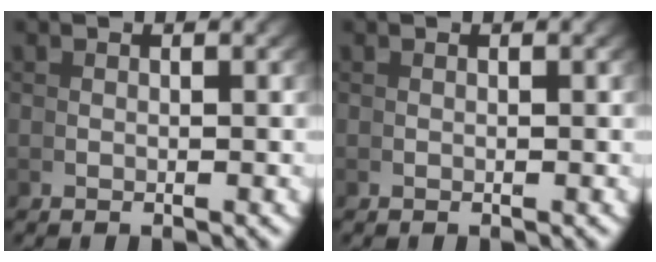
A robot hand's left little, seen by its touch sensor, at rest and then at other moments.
{"total": 0.0}